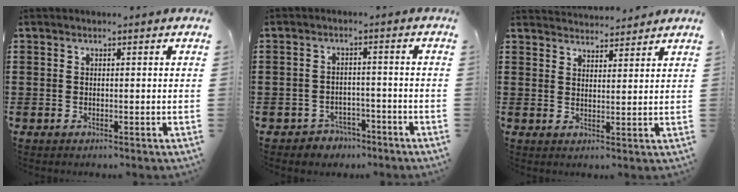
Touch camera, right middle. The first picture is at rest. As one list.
[{"total": 2.7, "force": [-2.5, 1.0, -0.1], "torque": [-0.007, 0.005, -0.055]}, {"total": 3.2, "force": [3.1, 0.1, -0.5], "torque": [0.001, -0.012, 0.060]}]